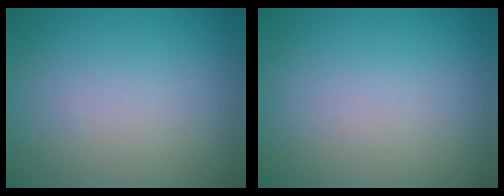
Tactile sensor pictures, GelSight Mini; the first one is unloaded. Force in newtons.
{"total": 0.0}